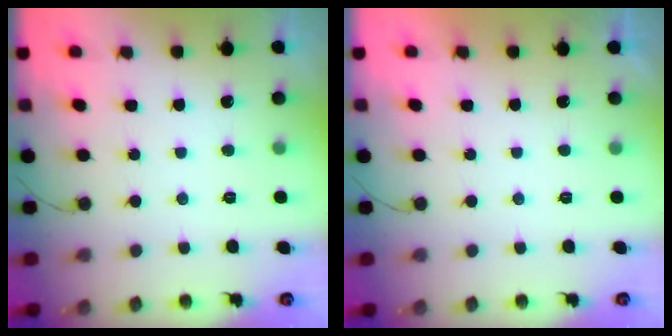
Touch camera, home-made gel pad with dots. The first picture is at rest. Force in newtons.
{"total": 2.1, "press": 2.0, "slide": 0.4}